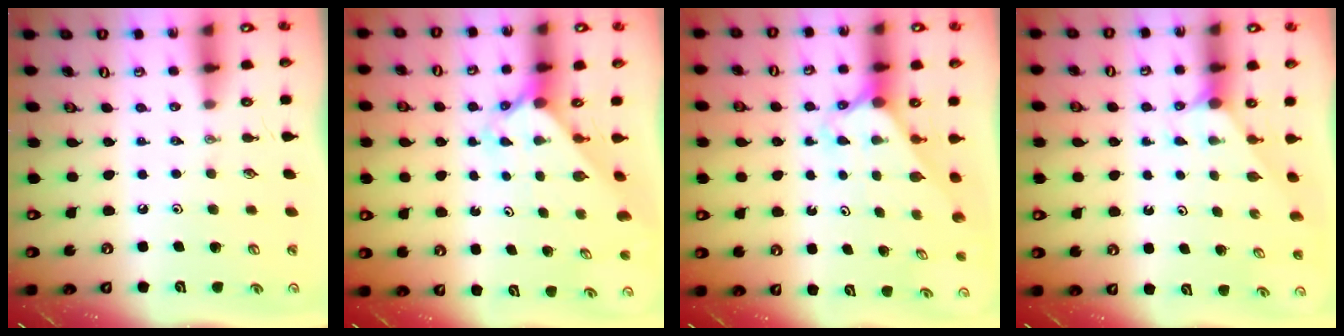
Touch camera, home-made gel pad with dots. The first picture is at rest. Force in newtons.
{"total": 2.4, "press": 2.4, "slide": 0.2}
{"total": 2.2, "press": 2.2, "slide": 0.2}
{"total": 1.7, "press": 1.7, "slide": 0.2}